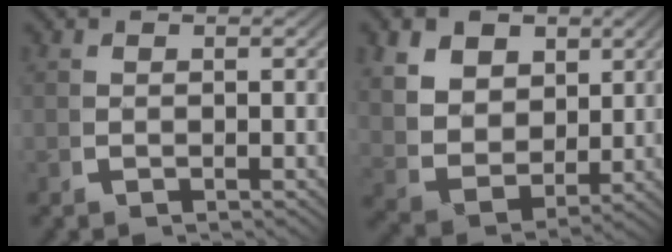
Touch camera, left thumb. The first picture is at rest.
{"total": 9.1, "force": [1.1, 7.2, 5.6], "torque": [-0.134, -0.039, 0.029]}